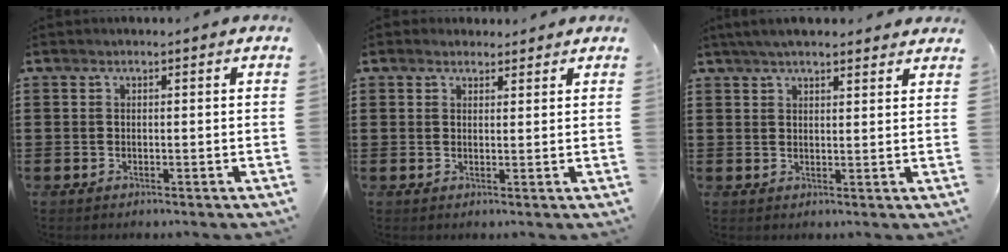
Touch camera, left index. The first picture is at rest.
{"total": 1.8, "force": [1.7, 0.8, 0.2], "torque": [0.000, 0.002, 0.031]}
{"total": 3.9, "force": [3.5, 0.6, 1.6], "torque": [-0.040, 0.001, 0.065]}